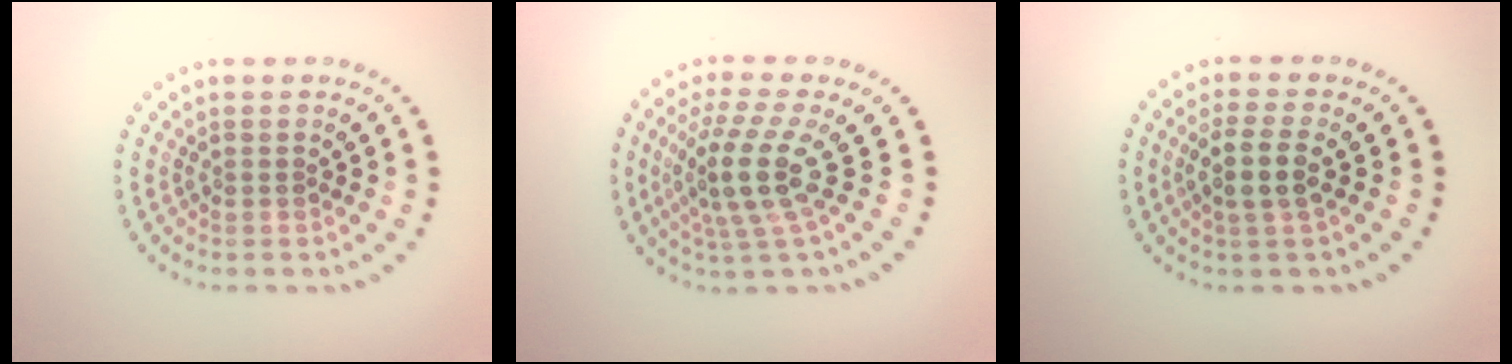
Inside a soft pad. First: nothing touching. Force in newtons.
{"total": 4.6, "press": 3.5, "slide": 3.0}
{"total": 2.8, "press": 2.4, "slide": 1.5}